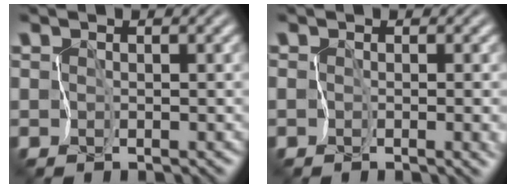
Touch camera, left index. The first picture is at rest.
{"total": 2.9, "force": [-0.7, 1.5, 2.3], "torque": [-0.007, -0.007, -0.005]}